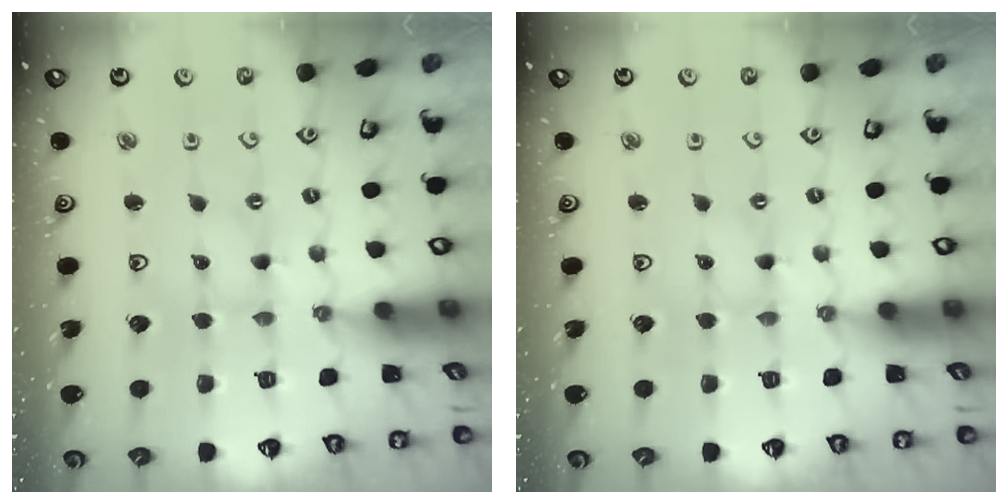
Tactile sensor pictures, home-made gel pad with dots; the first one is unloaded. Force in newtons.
{"total": 0.0}